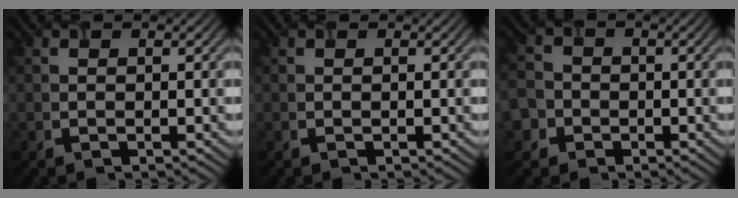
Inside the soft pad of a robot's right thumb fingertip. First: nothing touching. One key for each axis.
{"total": 0.0}
{"total": 3.6, "fx": -1.7, "fy": 3.1, "fz": 0.6, "tx": -0.009, "ty": -0.010, "tz": -0.045}